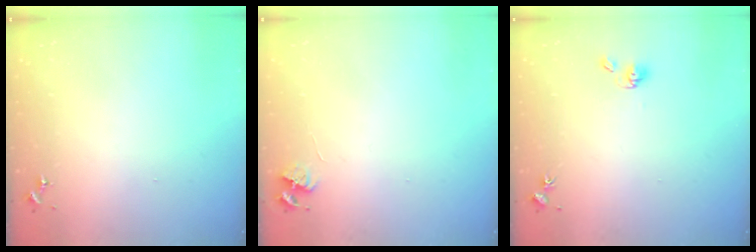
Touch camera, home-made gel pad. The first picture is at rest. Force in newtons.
{"total": 4.5, "press": 4.4, "slide": 0.6}
{"total": 6.0, "press": 5.6, "slide": 2.1}